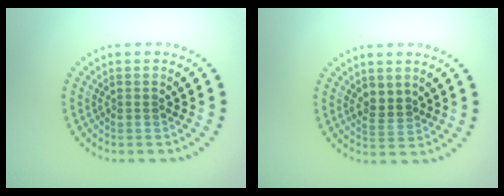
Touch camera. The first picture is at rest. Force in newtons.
{"total": 1.9, "press": 1.7, "slide": 0.7}